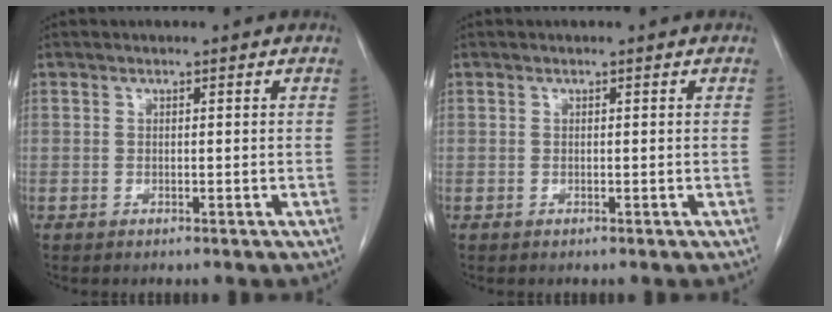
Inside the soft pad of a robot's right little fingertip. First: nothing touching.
{"total": 0.0}